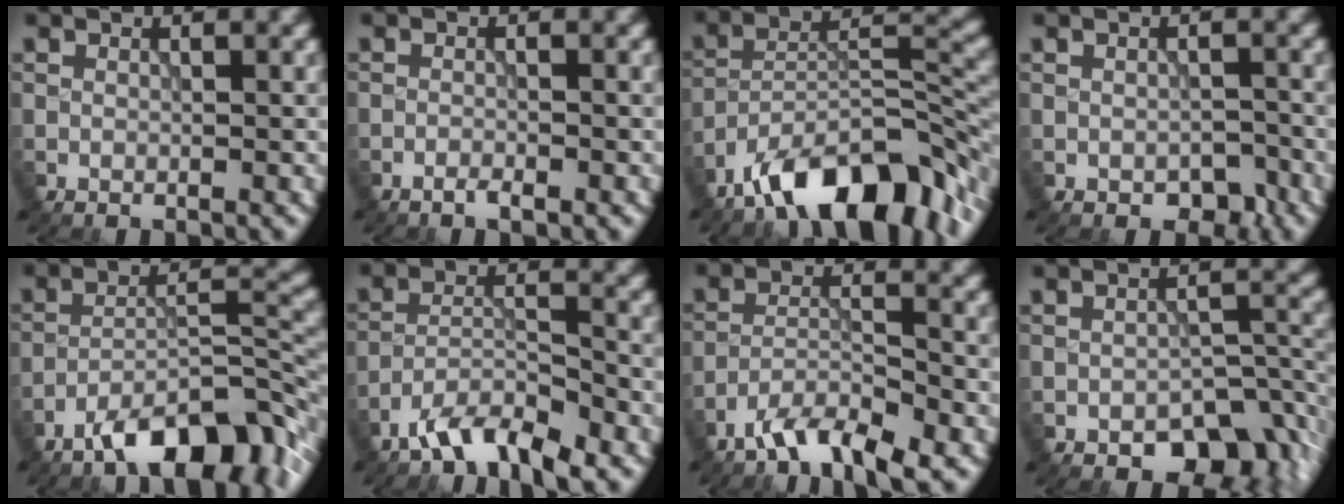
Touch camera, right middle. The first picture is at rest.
{"total": 1.0, "force": [-0.8, 0.1, 0.7], "torque": [-0.012, 0.000, -0.015]}
{"total": 11.9, "force": [-8.6, 3.9, 7.2], "torque": [-0.109, 0.012, -0.157]}
{"total": 2.0, "force": [-1.2, 1.2, 1.1], "torque": [-0.018, -0.004, -0.015]}
{"total": 9.9, "force": [-7.1, 2.7, 6.4], "torque": [-0.094, 0.010, -0.121]}
{"total": 5.1, "force": [-4.1, 1.2, 2.8], "torque": [-0.049, 0.001, -0.080]}
{"total": 4.9, "force": [-3.9, 0.9, 2.8], "torque": [-0.049, -0.001, -0.078]}
{"total": 7.0, "force": [-4.2, 3.7, 4.3], "torque": [-0.045, -0.012, -0.056]}